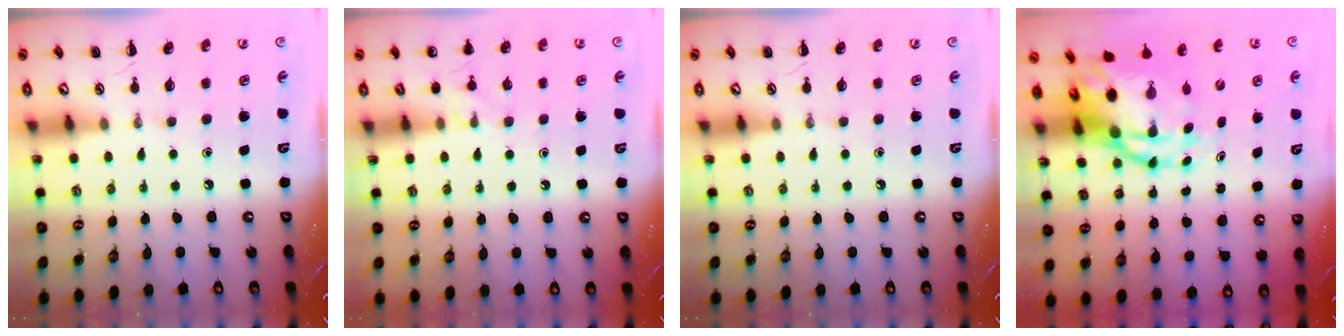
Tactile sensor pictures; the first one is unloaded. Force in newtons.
{"total": 5.8, "press": 5.5, "slide": 2.0}
{"total": 0.0}
{"total": 11.5, "press": 11.1, "slide": 3.2}